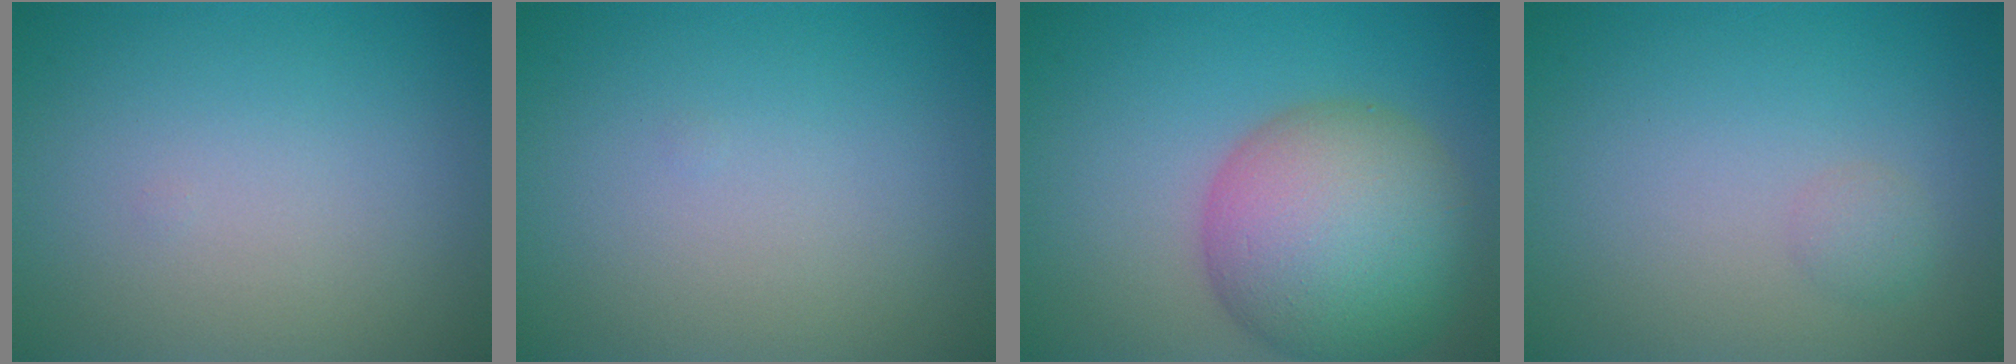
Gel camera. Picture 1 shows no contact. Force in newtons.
{"total": 0.0}
{"total": 10.7, "press": 10.7, "slide": 0.3}
{"total": 1.0, "press": 1.0, "slide": 0.0}